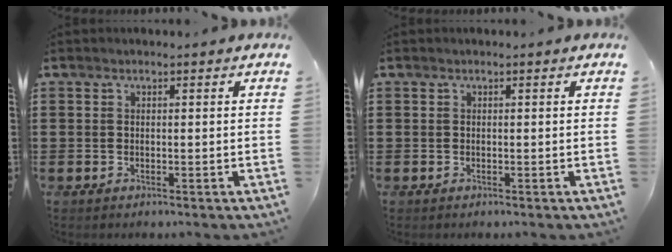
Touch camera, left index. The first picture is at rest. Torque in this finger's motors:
{"motor_torque": [-0.04, -0.01, 0.07, 0.00]}